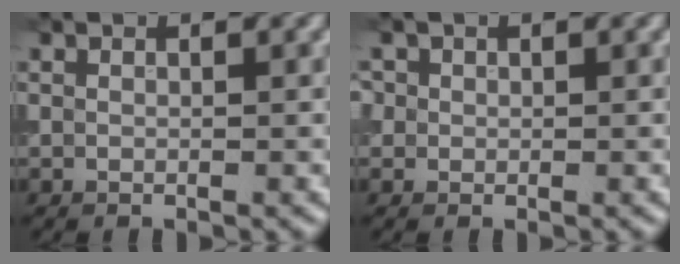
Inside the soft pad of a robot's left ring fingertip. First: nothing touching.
{"total": 0.6, "force": [0.1, 0.6, -0.2], "torque": [0.004, -0.001, 0.008]}